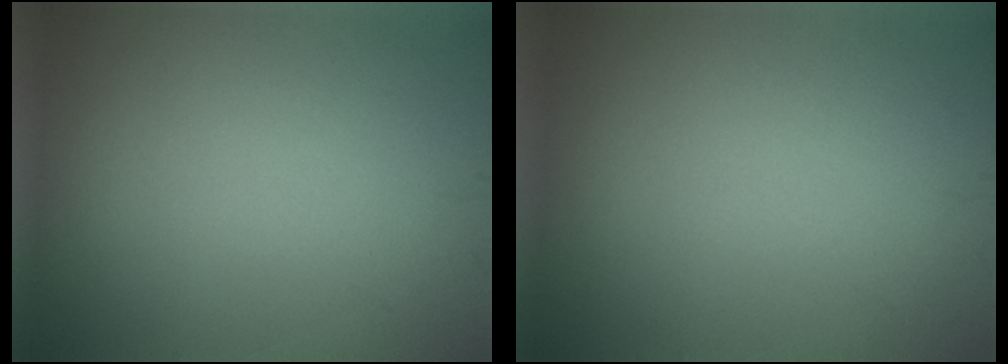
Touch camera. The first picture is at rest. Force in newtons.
{"total": 0.0}